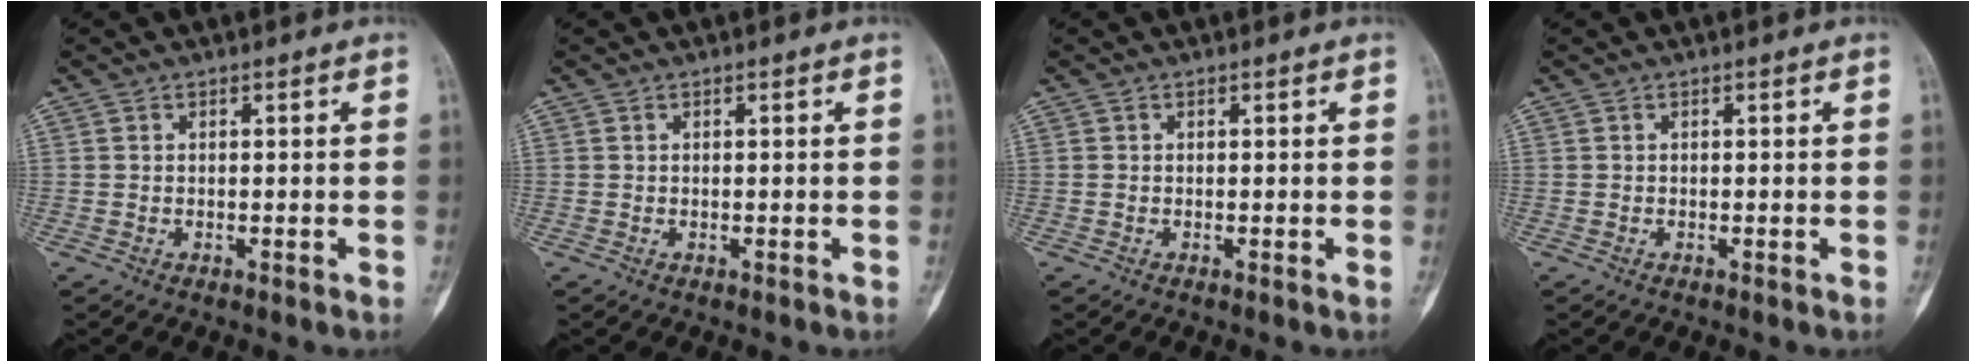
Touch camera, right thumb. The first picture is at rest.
{"total": 0.0}
{"total": 0.0}
{"total": 0.0}